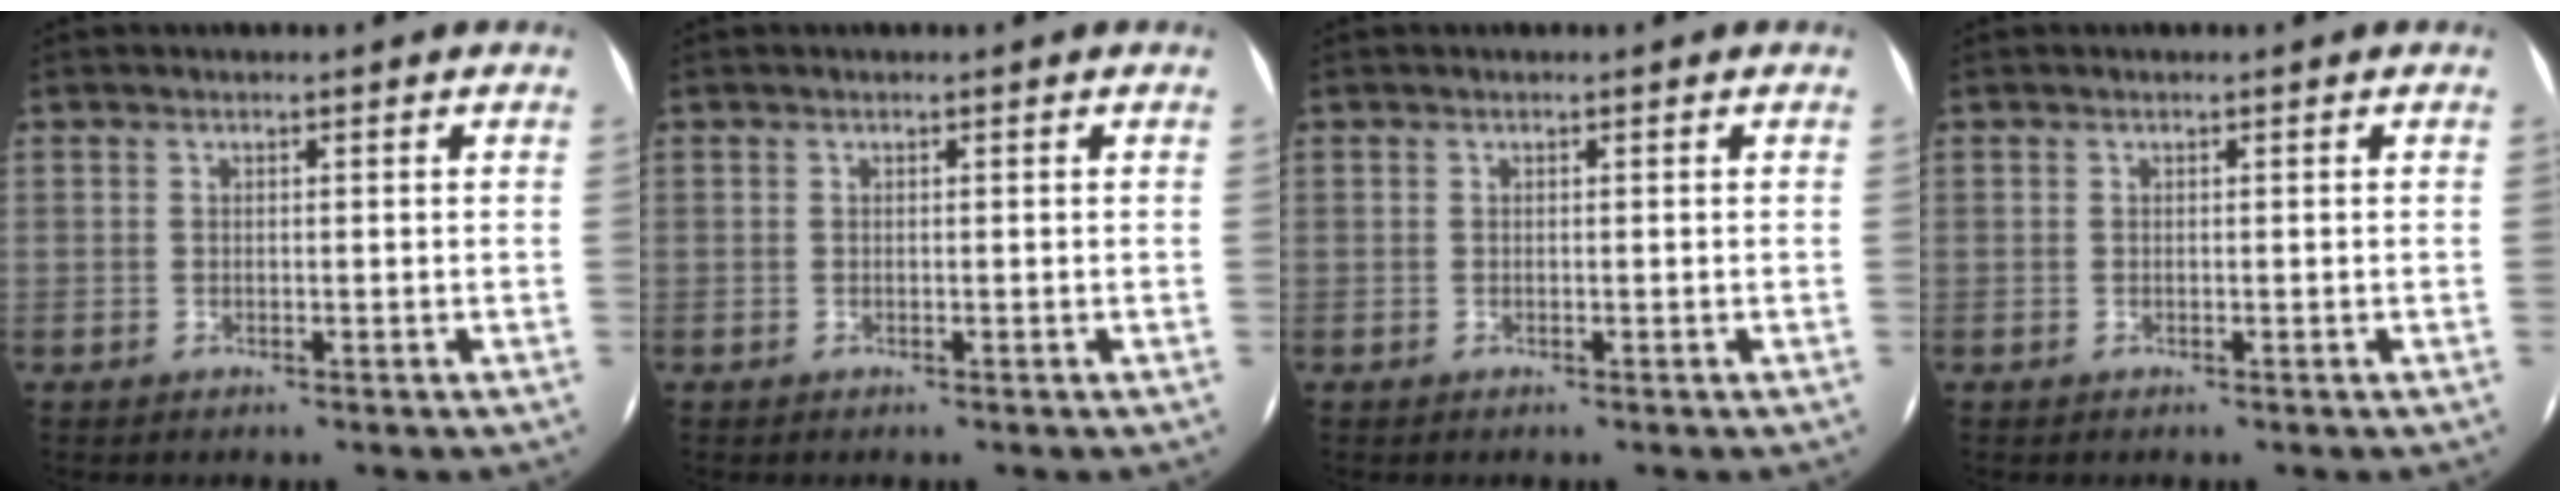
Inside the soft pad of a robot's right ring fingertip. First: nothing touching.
{"total": 0.0}
{"total": 0.0}
{"total": 0.0}